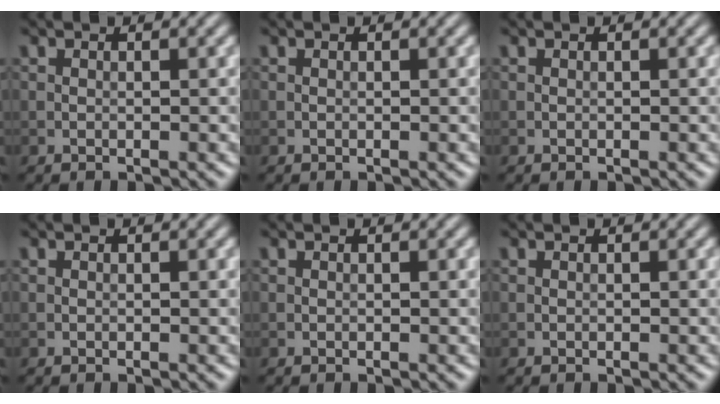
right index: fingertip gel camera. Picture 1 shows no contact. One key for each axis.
{"total": 0.0}
{"total": 0.0}
{"total": 0.0}
{"total": 0.0}
{"total": 0.0}